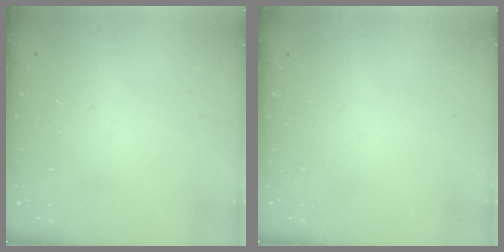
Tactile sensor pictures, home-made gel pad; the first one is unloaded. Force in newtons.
{"total": 0.0}